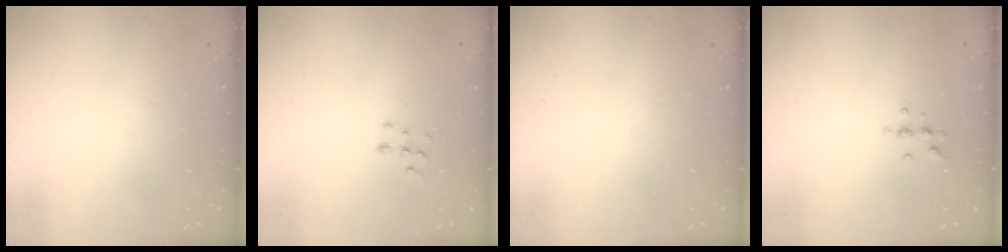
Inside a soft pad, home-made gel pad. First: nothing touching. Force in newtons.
{"total": 5.2, "press": 5.2, "slide": 0.3}
{"total": 0.0}
{"total": 5.7, "press": 5.5, "slide": 1.6}